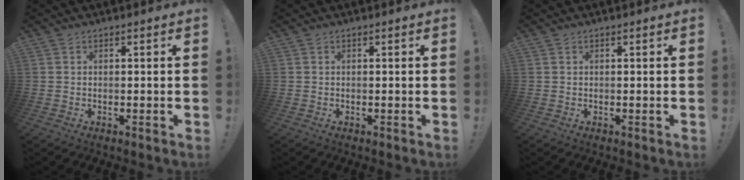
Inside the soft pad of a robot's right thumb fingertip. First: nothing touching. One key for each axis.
{"total": 0.0}
{"total": 0.0}